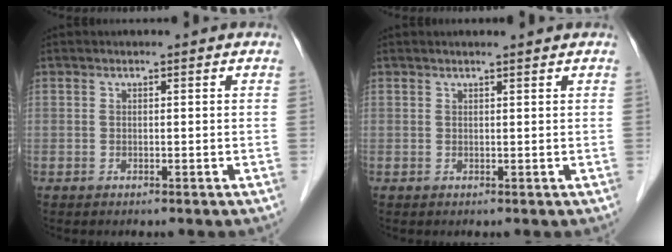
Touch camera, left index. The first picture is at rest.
{"total": 1.2, "force": [1.0, -0.3, 0.6], "torque": [-0.009, 0.002, 0.015]}